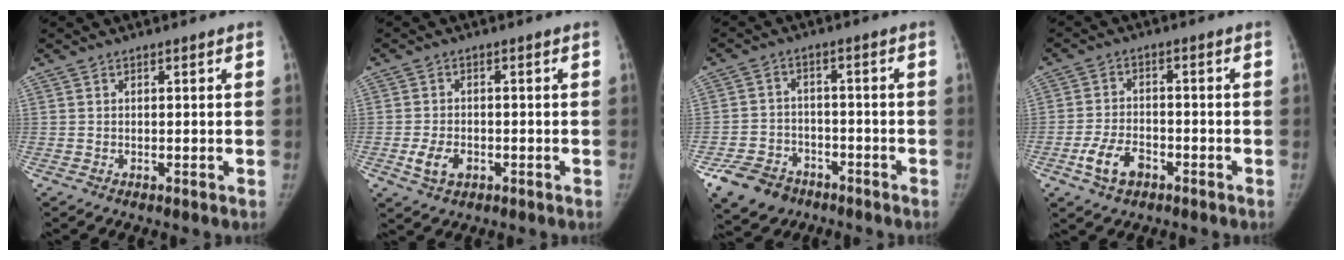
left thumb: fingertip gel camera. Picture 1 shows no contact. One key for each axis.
{"total": 4.7, "fx": -1.7, "fy": 3.2, "fz": 3.1, "tx": -0.058, "ty": 0.003, "tz": -0.027}
{"total": 9.3, "fx": -5.7, "fy": 6.7, "fz": 3.0, "tx": -0.049, "ty": 0.029, "tz": -0.093}
{"total": 6.7, "fx": -3.4, "fy": 4.1, "fz": 4.1, "tx": -0.077, "ty": 0.018, "tz": -0.060}